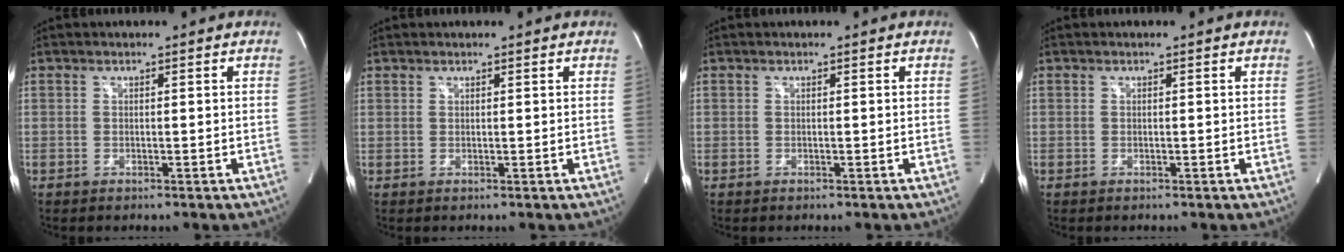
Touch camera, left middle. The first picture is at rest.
{"total": 0.5, "force": [0.5, 0.2, -0.2], "torque": [0.002, -0.001, 0.006]}
{"total": 0.0}
{"total": 0.0}